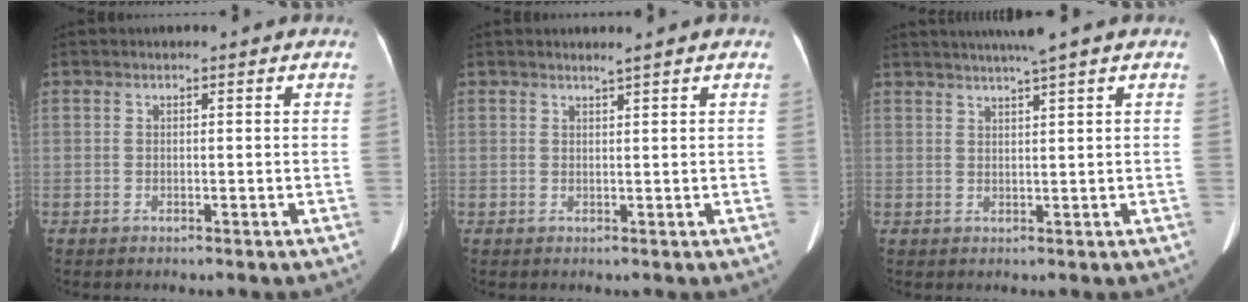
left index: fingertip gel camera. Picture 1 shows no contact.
{"total": 1.3, "force": [1.1, -0.4, 0.5], "torque": [-0.017, -0.002, 0.024]}
{"total": 5.6, "force": [4.6, -1.1, 3.1], "torque": [-0.050, 0.016, 0.070]}